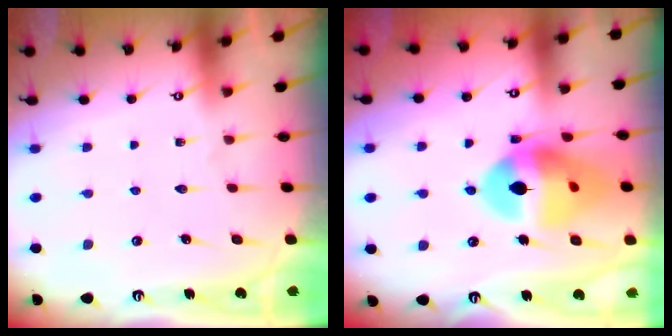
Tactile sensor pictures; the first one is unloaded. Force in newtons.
{"total": 16.3, "press": 16.2, "slide": 1.9}